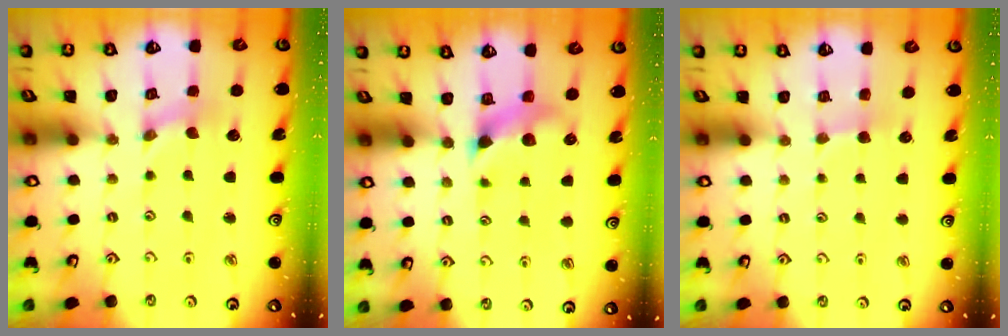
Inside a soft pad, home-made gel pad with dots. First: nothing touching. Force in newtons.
{"total": 7.0, "press": 6.9, "slide": 0.7}
{"total": 2.7, "press": 2.6, "slide": 0.4}